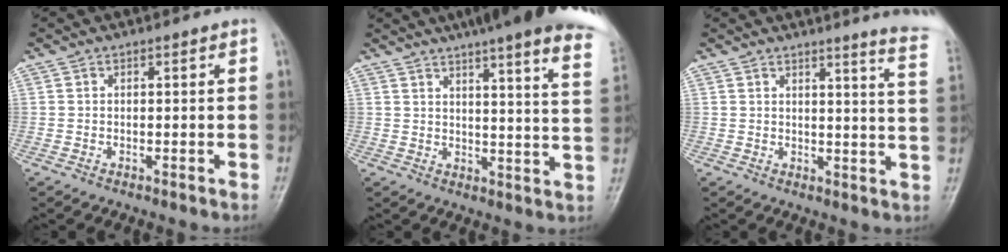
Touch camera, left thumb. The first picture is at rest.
{"total": 22.7, "force": [16.8, 2.5, 15.0], "torque": [-0.188, -0.049, 0.199]}
{"total": 10.8, "force": [8.9, -0.8, 6.0], "torque": [-0.063, -0.076, 0.080]}